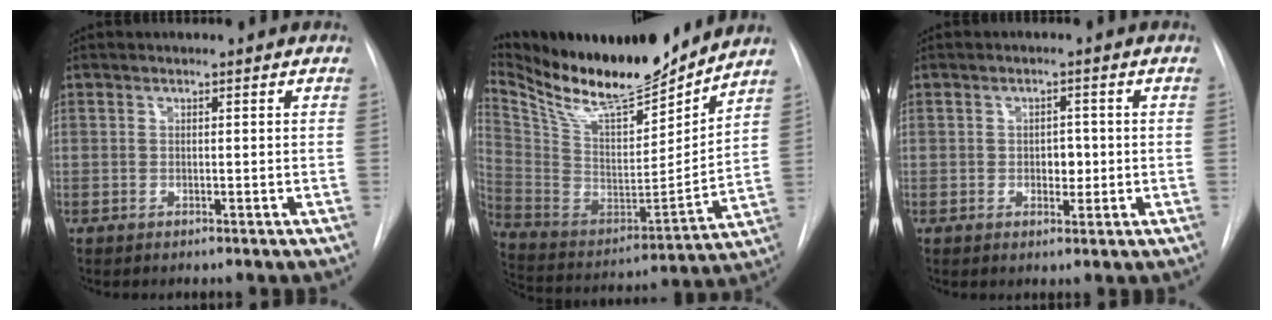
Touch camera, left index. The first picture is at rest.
{"total": 20.7, "force": [18.4, 3.4, 8.9], "torque": [-0.181, -0.024, 0.322]}
{"total": 2.5, "force": [-0.2, 1.7, 1.9], "torque": [-0.023, 0.002, 0.000]}